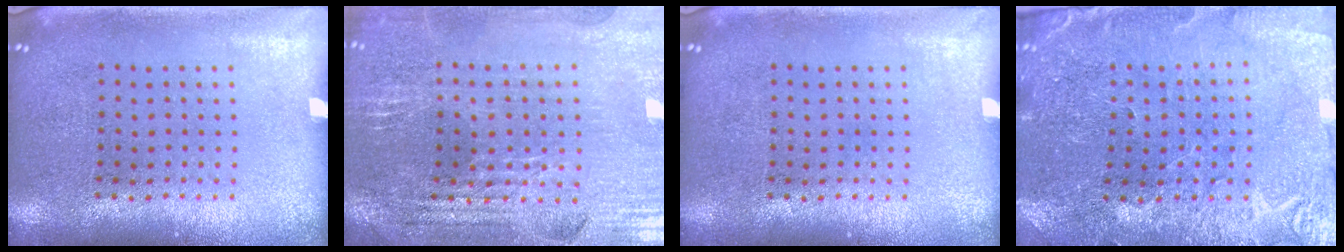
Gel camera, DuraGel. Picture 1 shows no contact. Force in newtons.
{"total": 2.8, "press": 2.7, "slide": 0.5}
{"total": 0.0}
{"total": 1.0, "press": 1.0, "slide": 0.2}